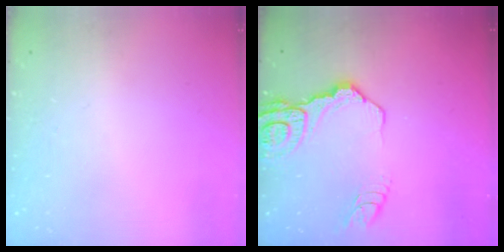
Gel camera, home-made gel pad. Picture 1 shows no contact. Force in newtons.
{"total": 14.6, "press": 14.5, "slide": 1.8}